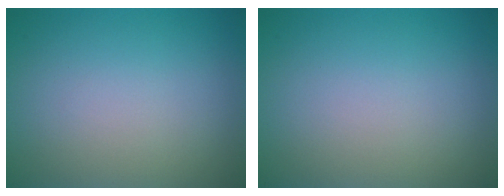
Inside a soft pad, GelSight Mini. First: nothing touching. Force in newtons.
{"total": 0.0}